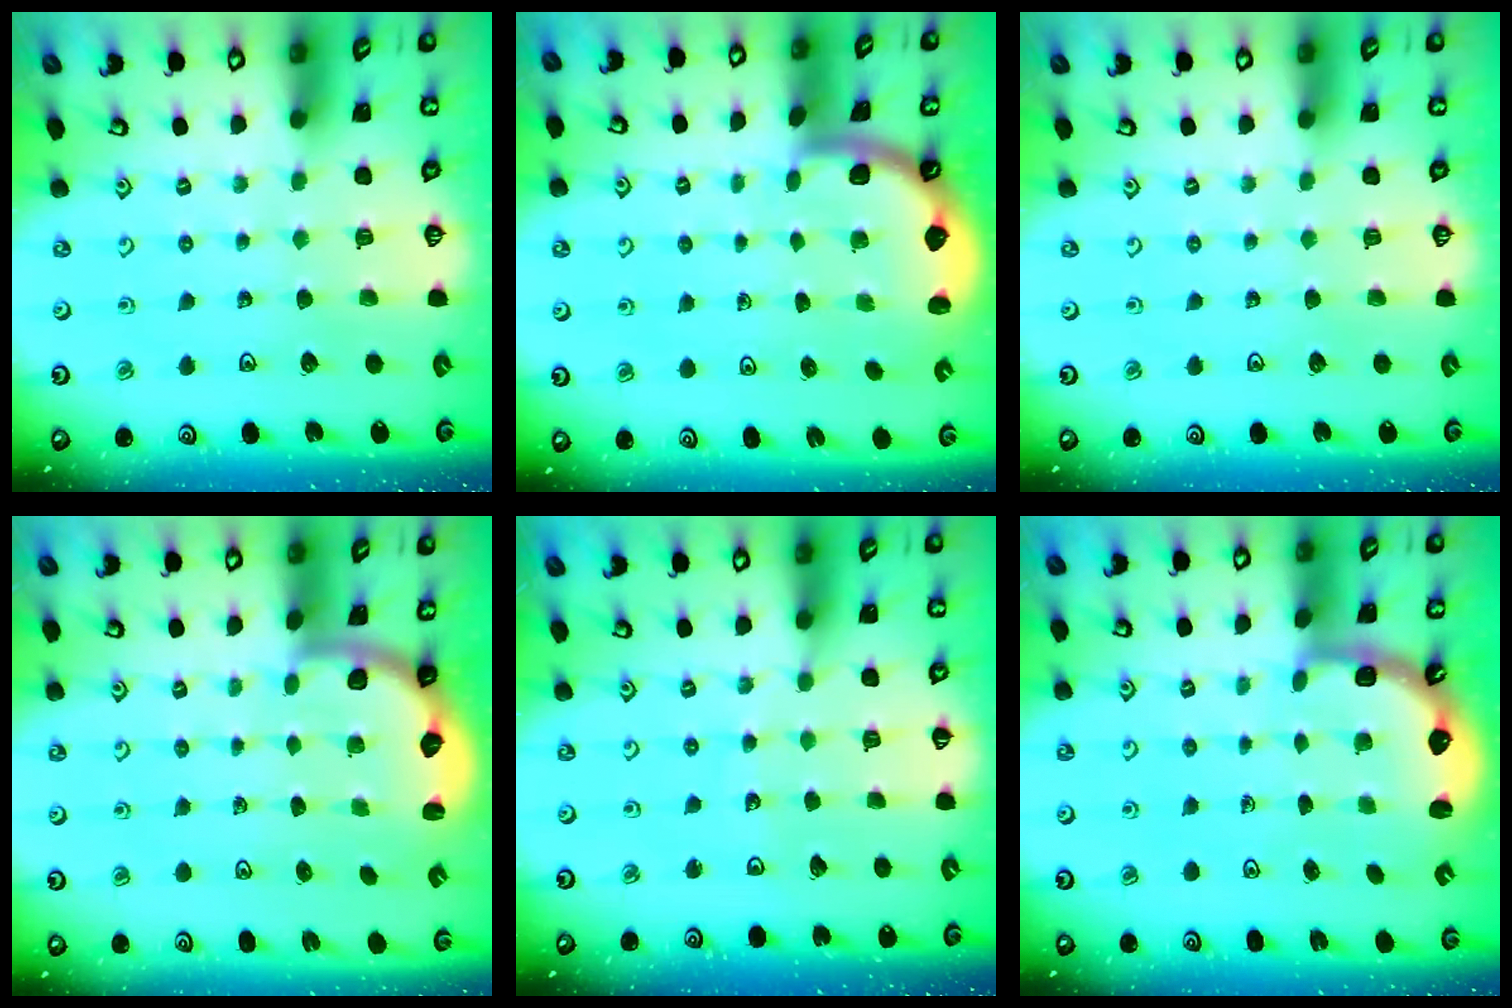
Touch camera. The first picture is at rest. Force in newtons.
{"total": 1.6, "press": 1.6, "slide": 0.1}
{"total": 0.0}
{"total": 2.6, "press": 2.3, "slide": 1.2}
{"total": 2.9, "press": 2.9, "slide": 0.3}
{"total": 2.8, "press": 2.0, "slide": 2.0}